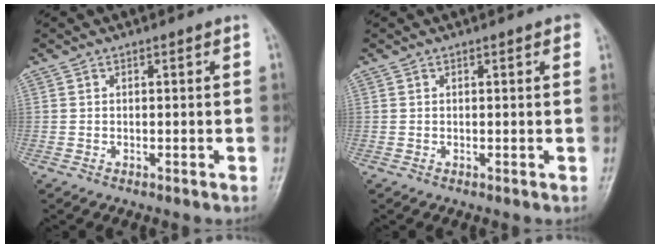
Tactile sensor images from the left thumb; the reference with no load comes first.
{"total": 1.4, "force": [0.7, 0.3, 1.1], "torque": [-0.016, 0.001, 0.005]}